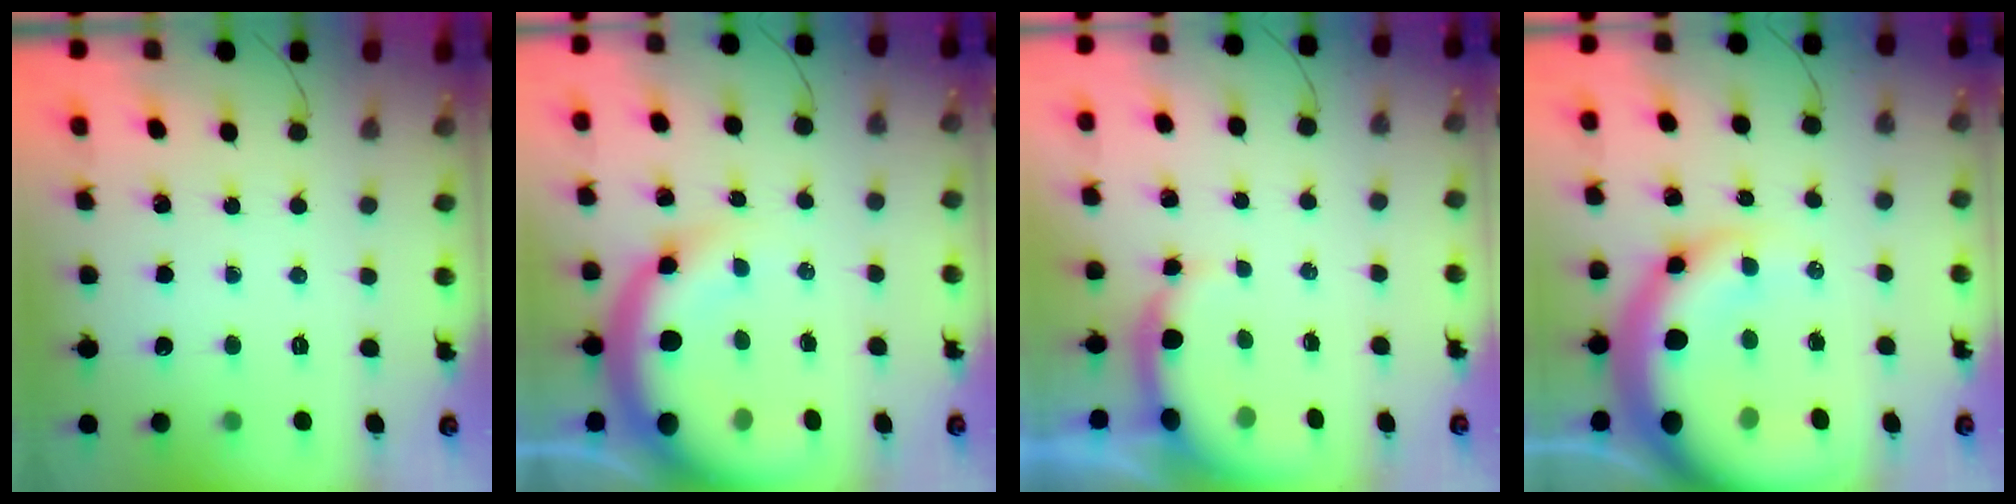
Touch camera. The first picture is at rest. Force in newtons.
{"total": 14.2, "press": 13.9, "slide": 3.0}
{"total": 6.0, "press": 6.0, "slide": 0.3}
{"total": 21.5, "press": 20.9, "slide": 4.8}